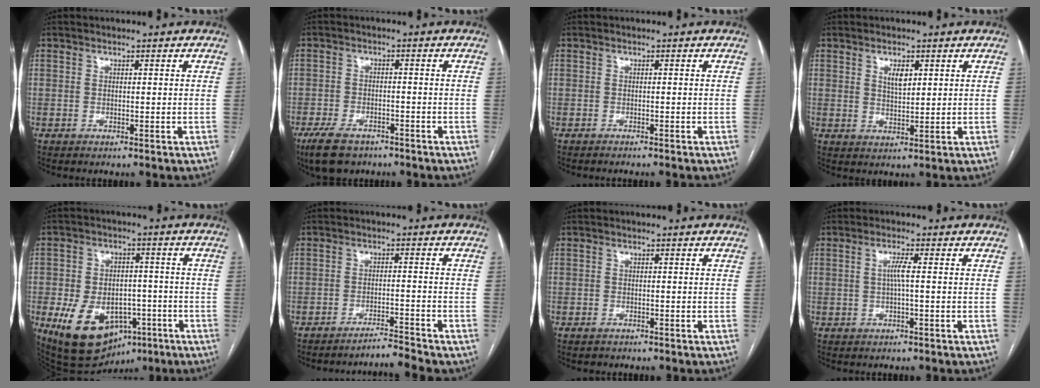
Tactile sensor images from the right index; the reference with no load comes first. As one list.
[{"total": 7.3, "force": [-5.4, 3.3, 3.7], "torque": [-0.074, -0.007, -0.086]}, {"total": 3.0, "force": [-2.8, 0.3, 1.1], "torque": [-0.015, -0.003, -0.034]}, {"total": 3.0, "force": [1.4, 1.2, 2.4], "torque": [-0.042, -0.002, 0.028]}, {"total": 14.9, "force": [-6.9, 9.8, 8.9], "torque": [-0.159, 0.006, -0.095]}, {"total": 4.3, "force": [-3.9, -1.7, -0.3], "torque": [0.007, -0.011, -0.062]}, {"total": 1.1, "force": [-0.9, 0.6, -0.1], "torque": [-0.006, 0.002, -0.013]}, {"total": 2.2, "force": [0.0, -0.2, 2.2], "torque": [-0.043, 0.002, 0.000]}]